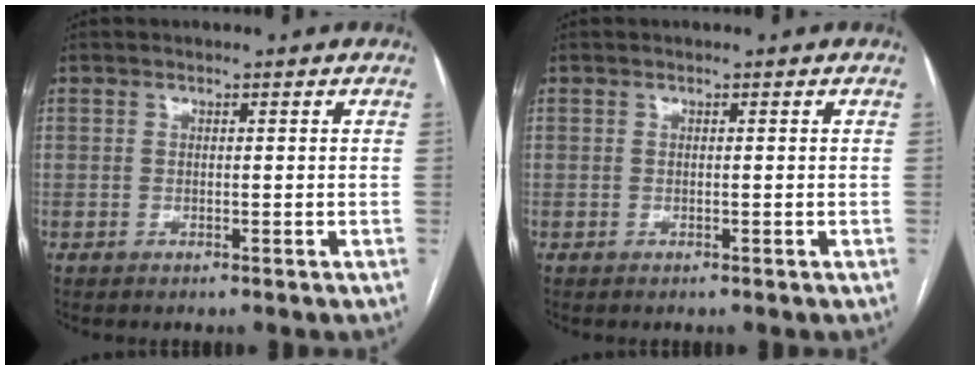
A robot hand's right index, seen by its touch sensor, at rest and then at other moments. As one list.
[{"total": 0.0}]